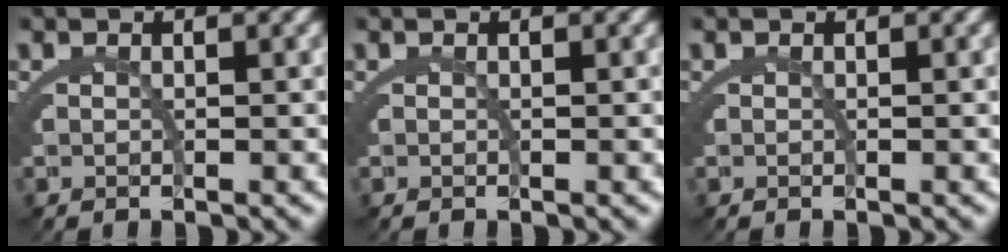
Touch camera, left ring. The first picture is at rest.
{"total": 0.0}
{"total": 0.0}